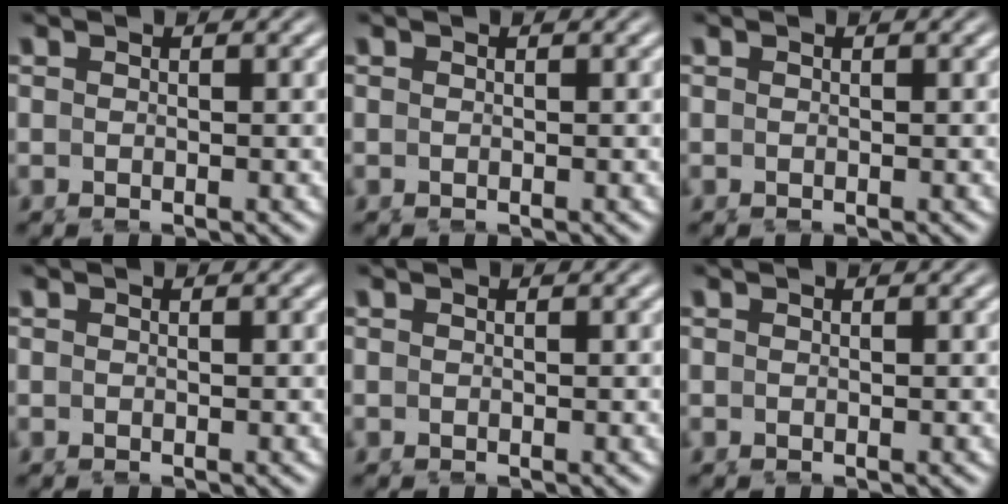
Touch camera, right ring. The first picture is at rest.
{"total": 0.0}
{"total": 0.0}
{"total": 0.0}
{"total": 0.0}
{"total": 0.0}